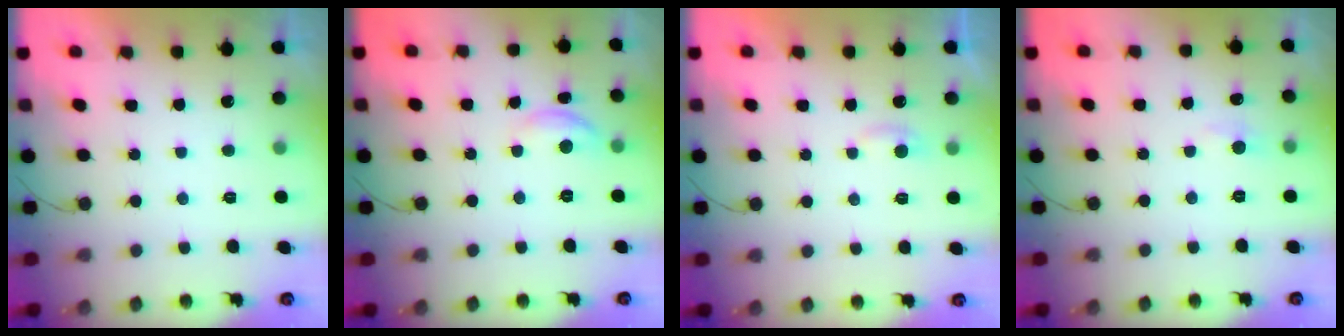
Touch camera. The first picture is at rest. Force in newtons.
{"total": 6.5, "press": 6.5, "slide": 0.4}
{"total": 2.8, "press": 2.8, "slide": 0.4}
{"total": 4.6, "press": 4.6, "slide": 0.7}